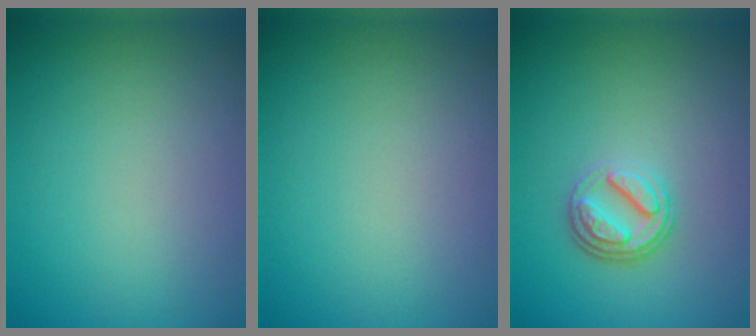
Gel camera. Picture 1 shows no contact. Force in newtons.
{"total": 0.0}
{"total": 3.0, "press": 2.3, "slide": 1.9}